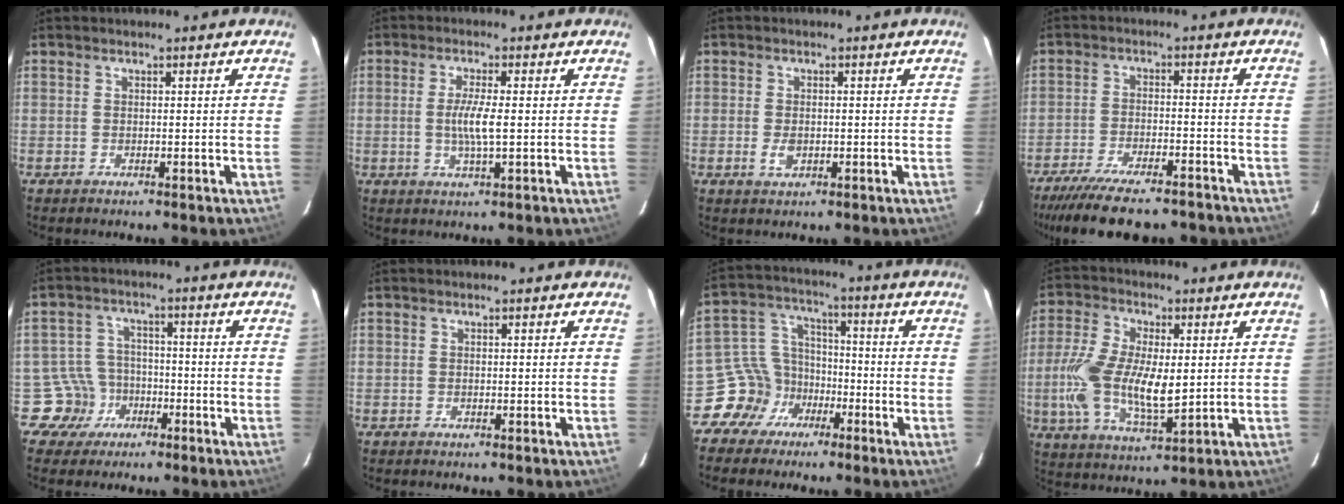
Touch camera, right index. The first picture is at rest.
{"total": 4.8, "force": [-0.3, 0.3, 4.8], "torque": [-0.088, -0.006, -0.004]}
{"total": 2.6, "force": [-0.7, 1.6, 1.9], "torque": [-0.037, -0.002, -0.009]}
{"total": 17.3, "force": [-14.5, 4.4, 8.3], "torque": [-0.168, -0.027, -0.214]}
{"total": 6.5, "force": [-3.4, 5.5, -0.3], "torque": [-0.010, 0.026, -0.056]}
{"total": 0.0}
{"total": 9.1, "force": [-5.4, 7.2, 1.2], "torque": [-0.032, 0.041, -0.096]}
{"total": 14.0, "force": [-0.1, 6.2, 12.5], "torque": [-0.262, -0.003, -0.002]}